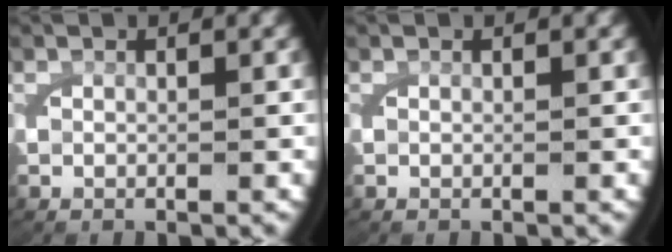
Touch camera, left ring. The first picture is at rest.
{"total": 0.0}